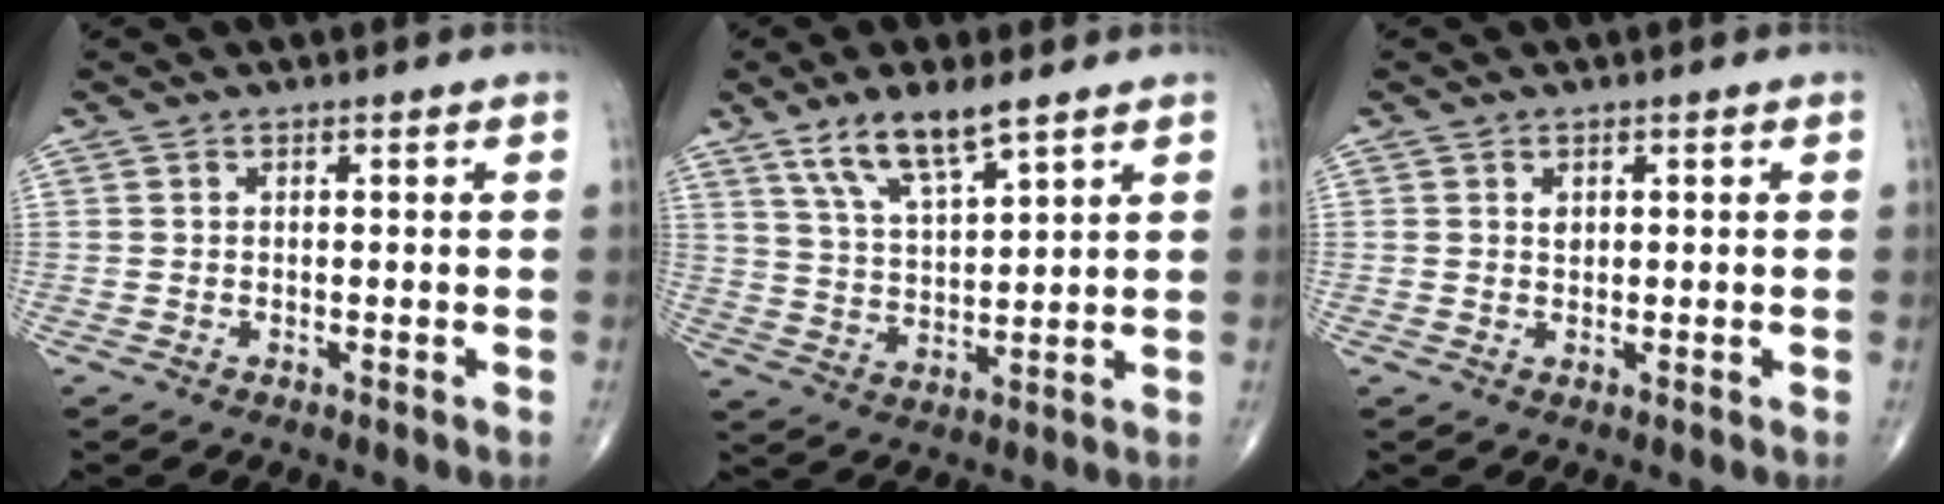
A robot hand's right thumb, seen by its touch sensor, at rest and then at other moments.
{"total": 9.9, "force": [6.6, 2.8, 6.9], "torque": [-0.125, -0.032, 0.131]}
{"total": 1.2, "force": [0.4, 0.8, 0.7], "torque": [-0.006, -0.002, 0.008]}